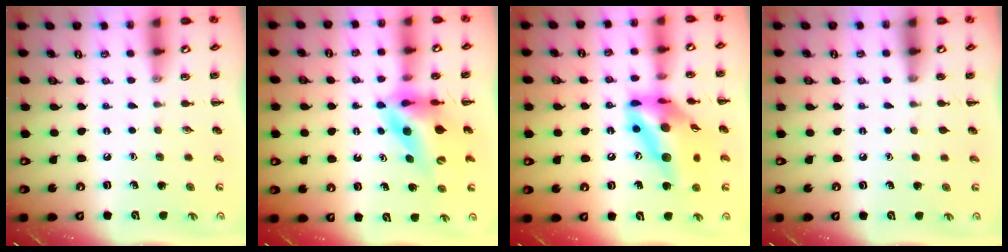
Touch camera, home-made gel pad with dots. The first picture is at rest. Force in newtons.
{"total": 11.1, "press": 10.5, "slide": 3.6}
{"total": 16.9, "press": 16.1, "slide": 5.0}
{"total": 0.0}